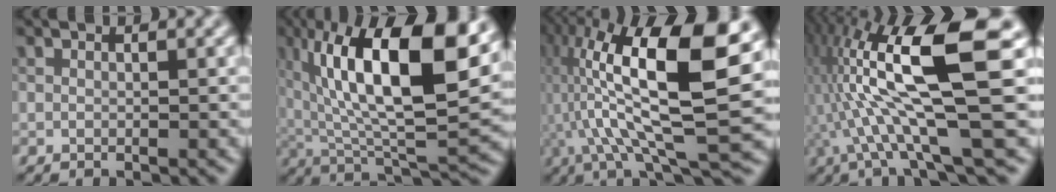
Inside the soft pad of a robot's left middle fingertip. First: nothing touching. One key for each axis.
{"total": 14.5, "fx": 4.5, "fy": 5.2, "fz": 12.8, "tx": -0.223, "ty": 0.014, "tz": 0.084}
{"total": 15.6, "fx": 1.0, "fy": 4.3, "fz": 14.9, "tx": -0.299, "ty": 0.022, "tz": 0.033}
{"total": 11.5, "fx": -0.6, "fy": 1.9, "fz": 11.4, "tx": -0.228, "ty": 0.019, "tz": 0.004}